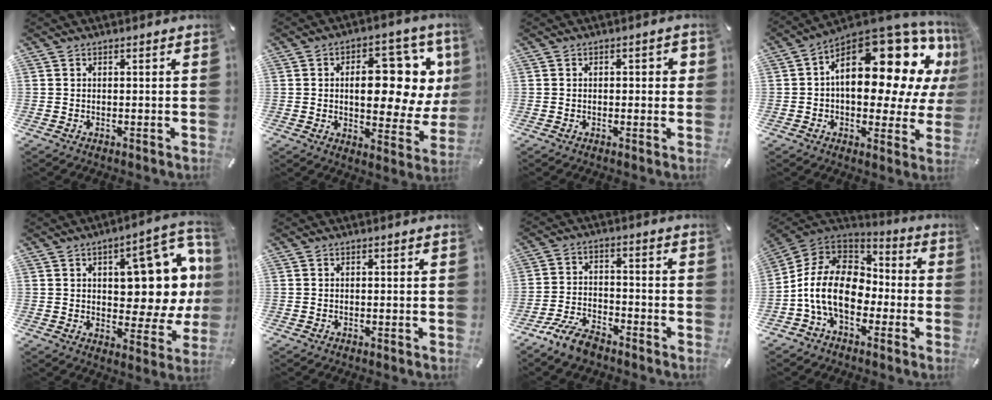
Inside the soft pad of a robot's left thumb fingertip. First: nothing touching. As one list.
[{"total": 16.7, "force": [4.8, 8.8, 13.4], "torque": [-0.167, -0.045, 0.077]}, {"total": 2.2, "force": [-0.2, 1.2, 1.9], "torque": [-0.027, 0.004, -0.006]}, {"total": 23.2, "force": [8.2, 12.2, 18.0], "torque": [-0.243, -0.071, 0.140]}, {"total": 18.7, "force": [4.5, 9.3, 15.6], "torque": [-0.190, -0.031, 0.071]}, {"total": 0.0}, {"total": 8.2, "force": [-6.6, 3.1, 3.7], "torque": [-0.082, 0.028, -0.127]}, {"total": 15.6, "force": [-5.1, 10.6, 10.3], "torque": [-0.222, 0.035, -0.095]}]